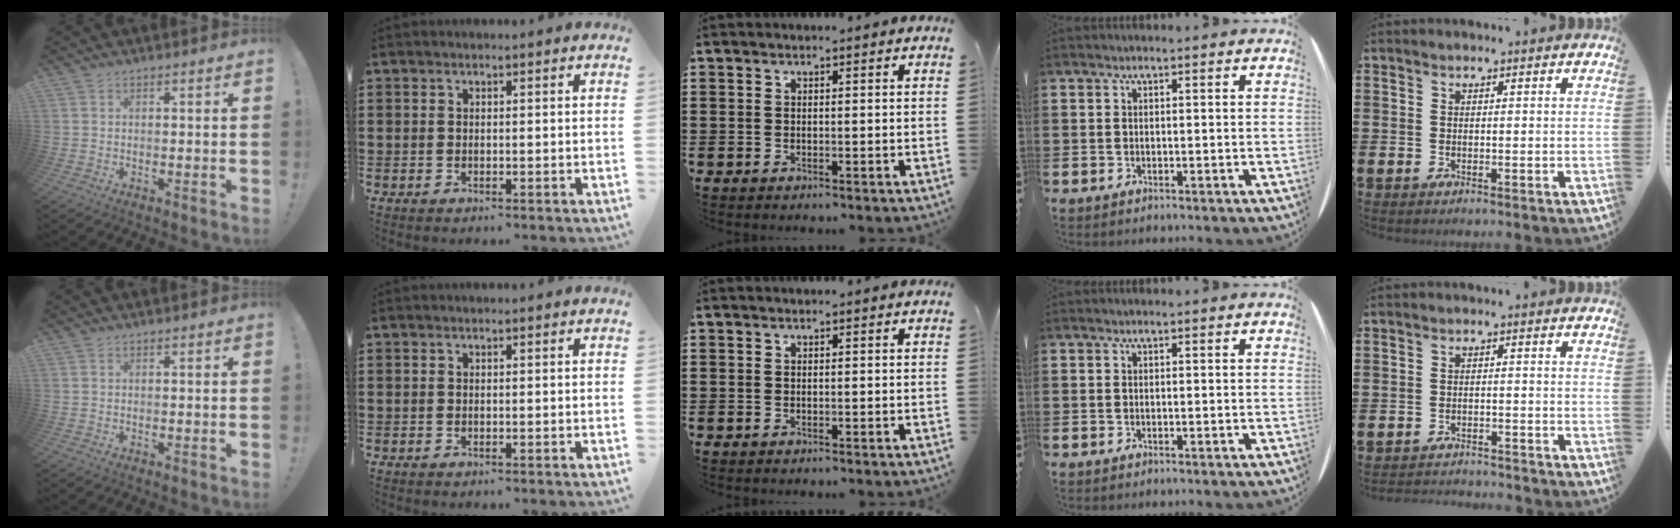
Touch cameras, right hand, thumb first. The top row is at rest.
{"little": {"total": 1.9, "force": [-1.9, 0.0, -0.2], "torque": [-0.003, 0.003, -0.042]}}